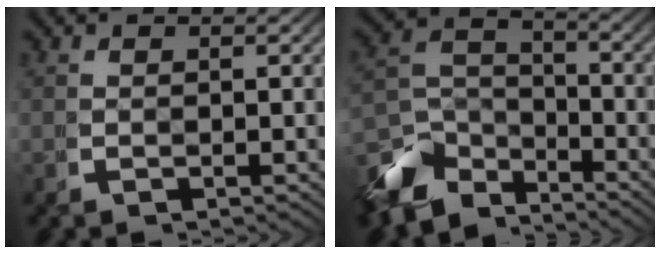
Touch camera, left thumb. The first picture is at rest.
{"total": 8.9, "force": [-4.6, 5.7, 5.0], "torque": [-0.086, -0.030, -0.075]}